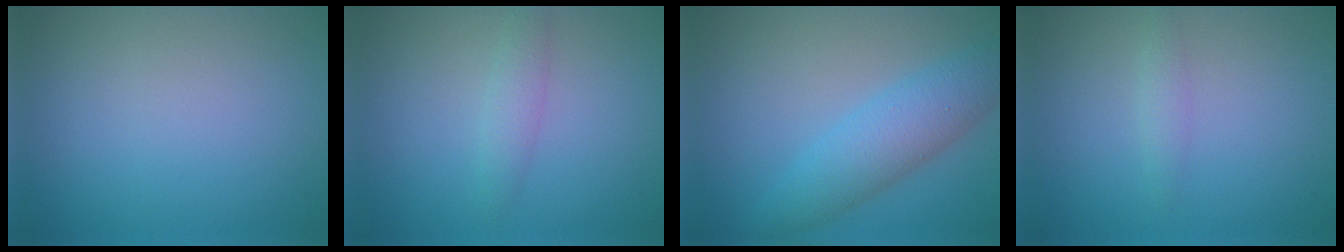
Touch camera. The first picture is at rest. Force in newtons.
{"total": 1.5, "press": 1.5, "slide": 0.0}
{"total": 4.5, "press": 4.5, "slide": 0.1}
{"total": 1.0, "press": 1.0, "slide": 0.0}